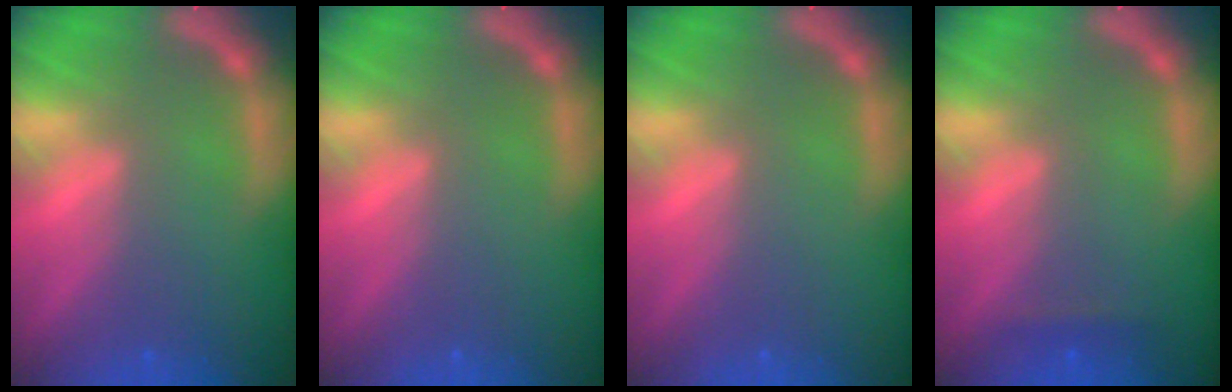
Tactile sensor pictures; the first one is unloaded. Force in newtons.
{"total": 0.0}
{"total": 0.0}
{"total": 0.9}